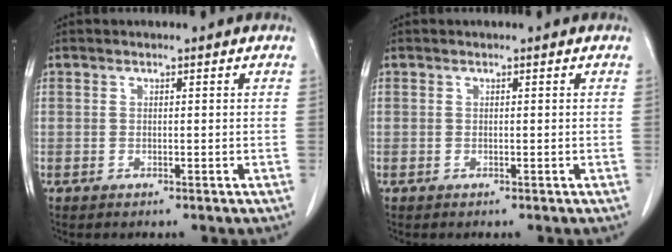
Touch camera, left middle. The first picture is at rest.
{"total": 0.0}